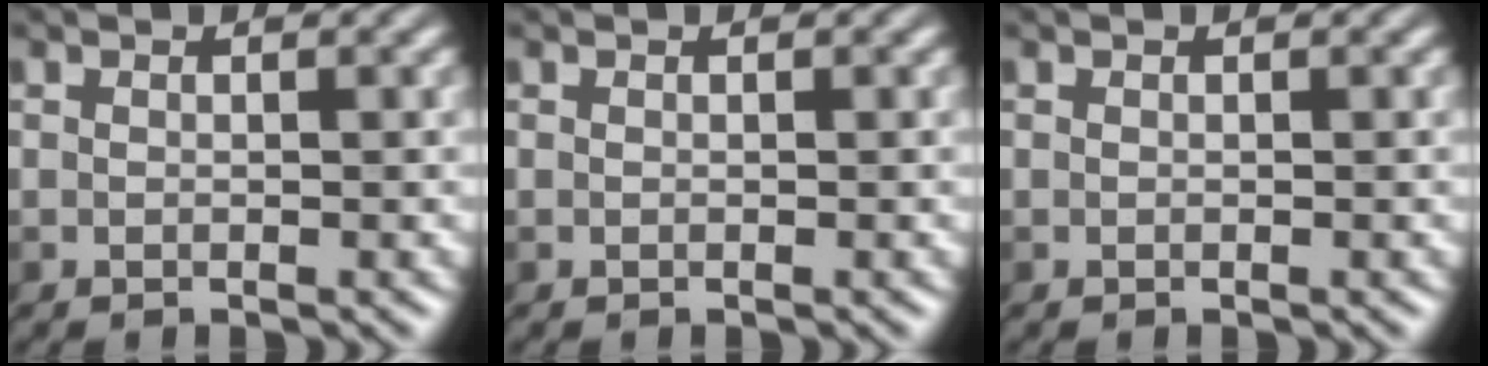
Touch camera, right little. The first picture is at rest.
{"total": 0.0}
{"total": 0.0}